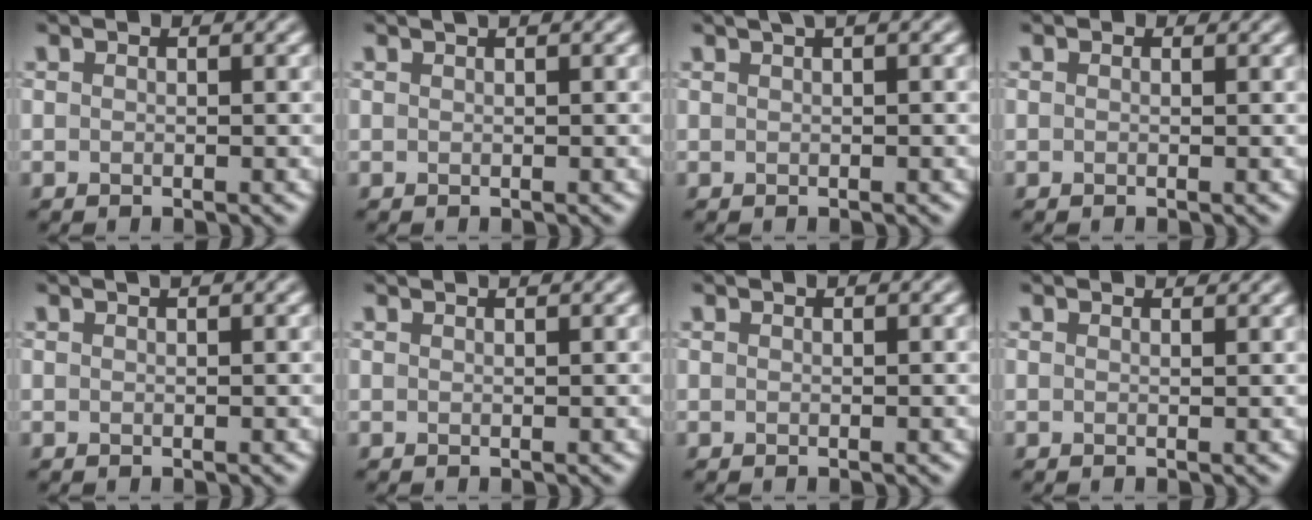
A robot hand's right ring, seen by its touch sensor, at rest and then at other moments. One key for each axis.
{"total": 0.9, "fx": 0.6, "fy": 0.2, "fz": 0.6, "tx": -0.005, "ty": 0.002, "tz": 0.006}
{"total": 2.1, "fx": 1.3, "fy": 0.7, "fz": 1.6, "tx": -0.018, "ty": 0.003, "tz": 0.013}
{"total": 0.0}
{"total": 0.8, "fx": 0.6, "fy": 0.2, "fz": 0.5, "tx": -0.001, "ty": 0.001, "tz": 0.005}
{"total": 1.3, "fx": 1.1, "fy": 0.4, "fz": 0.7, "tx": -0.002, "ty": 0.000, "tz": 0.001}
{"total": 0.0}
{"total": 1.0, "fx": 1.0, "fy": 0.1, "fz": 0.1, "tx": -0.006, "ty": -0.004, "tz": 0.013}